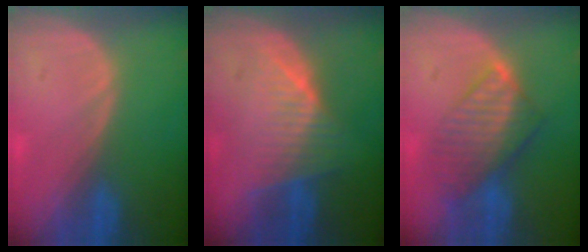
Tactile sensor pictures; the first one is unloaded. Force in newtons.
{"total": 7.7, "press": 6.9, "slide": 3.5}
{"total": 8.3, "press": 7.1, "slide": 4.1}